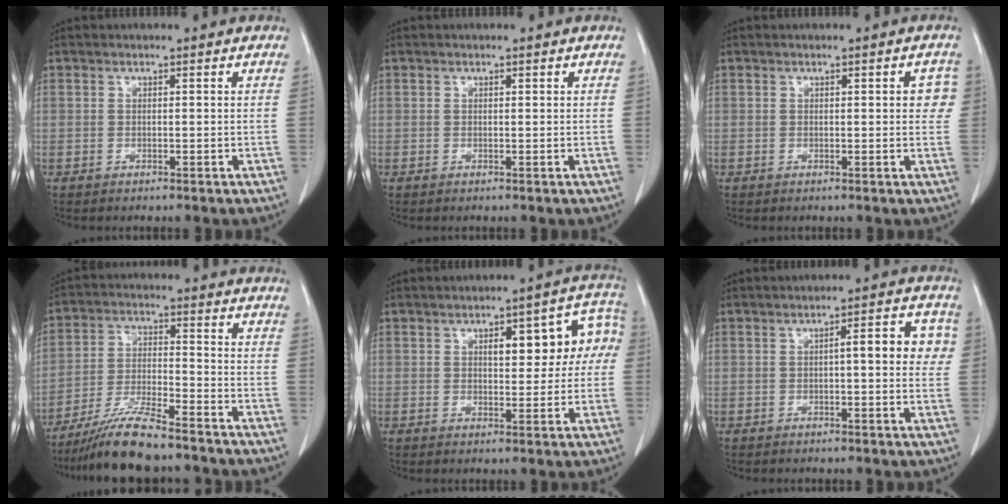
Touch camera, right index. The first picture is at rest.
{"total": 0.0}
{"total": 2.6, "force": [0.5, 0.9, 2.4], "torque": [-0.018, 0.005, 0.002]}
{"total": 10.0, "force": [-8.4, 0.7, 5.4], "torque": [-0.104, -0.020, -0.155]}
{"total": 9.8, "force": [2.1, 3.9, 8.8], "torque": [-0.100, 0.039, 0.027]}
{"total": 6.3, "force": [0.7, 1.6, 6.0], "torque": [-0.075, 0.018, 0.005]}